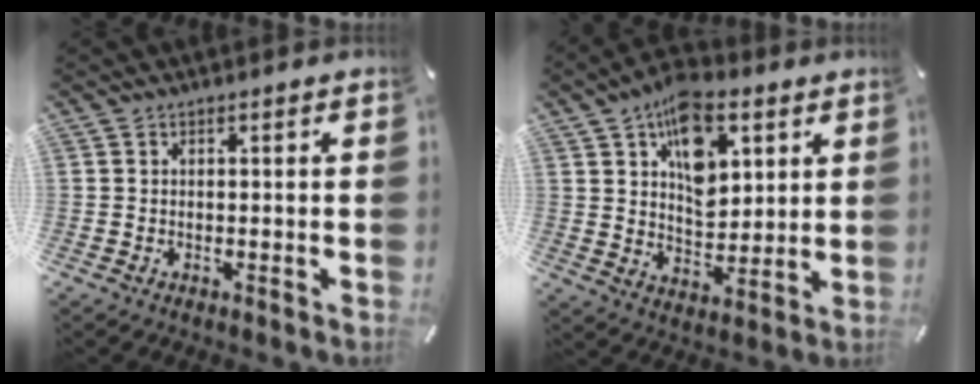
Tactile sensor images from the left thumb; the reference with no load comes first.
{"total": 13.7, "force": [6.8, 8.5, 8.4], "torque": [-0.126, -0.026, 0.121]}